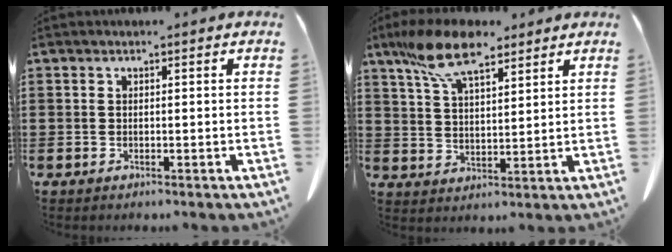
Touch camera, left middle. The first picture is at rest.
{"total": 10.6, "force": [7.6, 3.8, 6.4], "torque": [-0.145, -0.008, 0.143]}